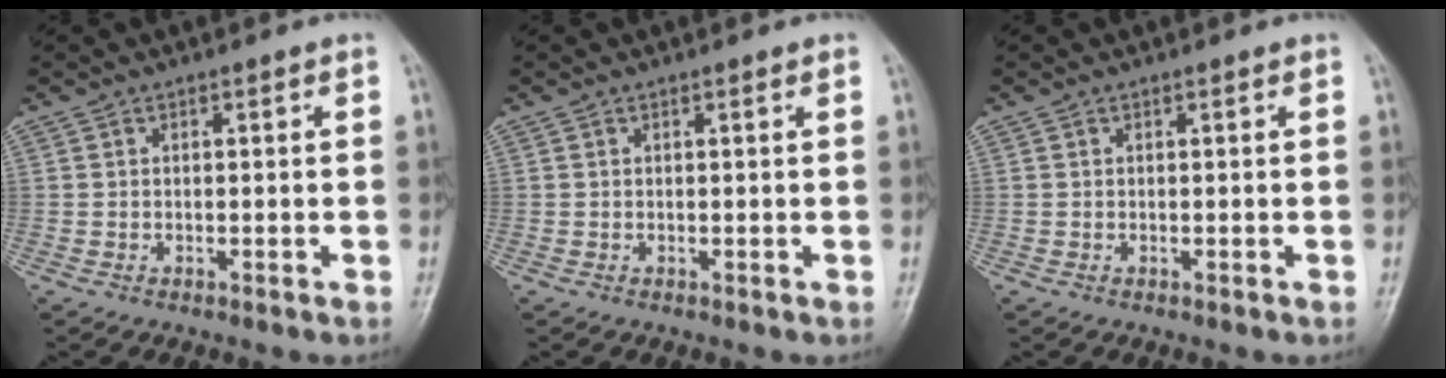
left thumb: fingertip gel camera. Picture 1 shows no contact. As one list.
[{"total": 0.0}, {"total": 0.0}]